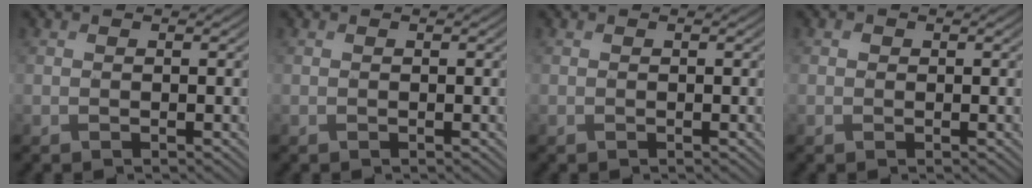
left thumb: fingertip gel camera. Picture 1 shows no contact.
{"total": 0.0}
{"total": 0.0}
{"total": 0.6, "force": [0.1, 0.6, 0.2], "torque": [0.000, -0.003, -0.002]}